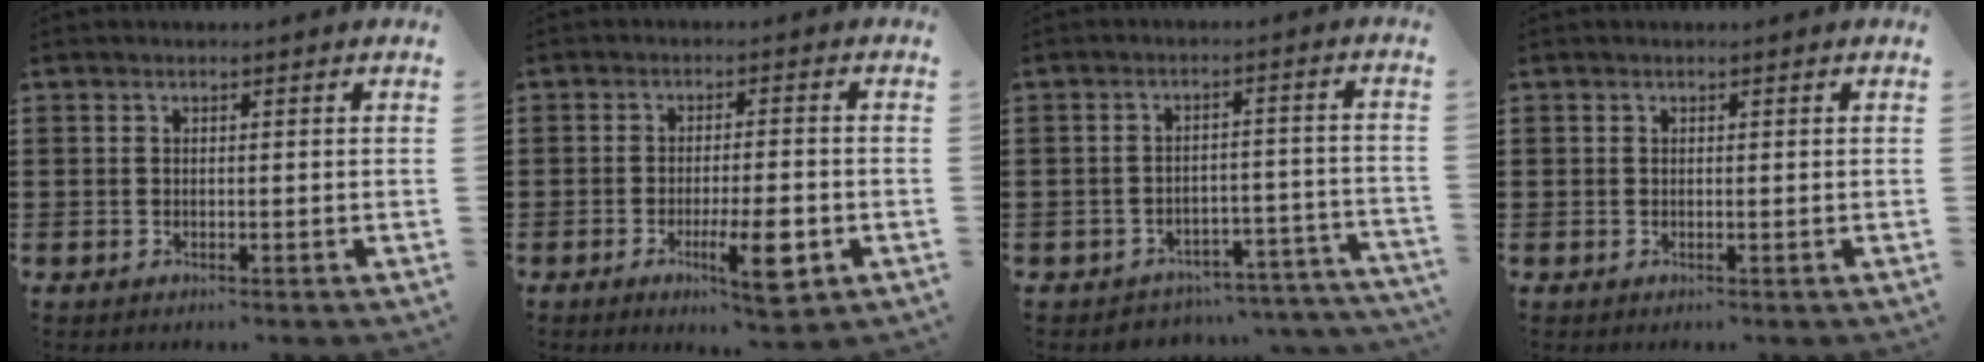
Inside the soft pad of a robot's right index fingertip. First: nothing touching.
{"total": 7.8, "force": [-2.9, 1.6, 7.0], "torque": [-0.129, -0.016, -0.047]}
{"total": 3.7, "force": [-3.6, 0.6, 0.6], "torque": [-0.015, 0.002, -0.076]}
{"total": 0.0}